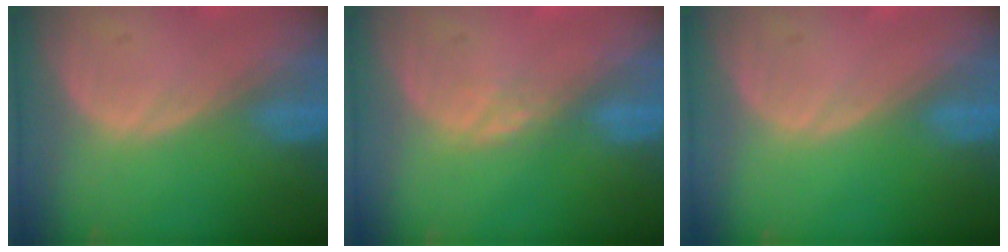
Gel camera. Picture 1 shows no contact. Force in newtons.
{"total": 1.4, "press": 1.4, "slide": 0.3}
{"total": 0.0}